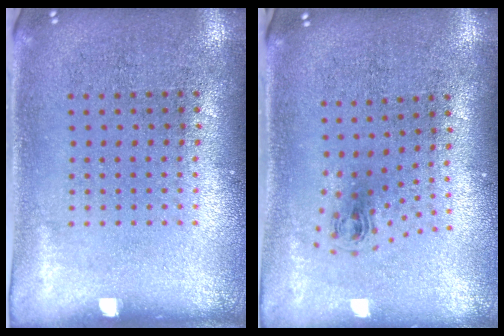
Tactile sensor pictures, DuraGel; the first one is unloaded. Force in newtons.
{"total": 0.9, "press": 0.4, "slide": 0.8}